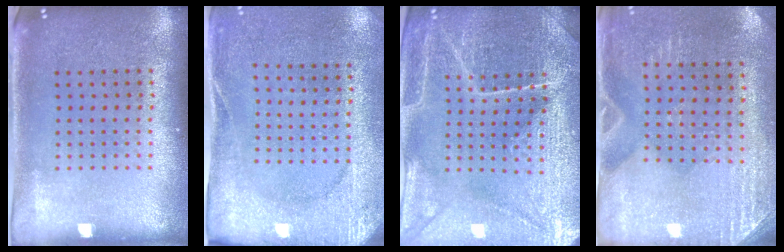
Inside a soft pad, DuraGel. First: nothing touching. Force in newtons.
{"total": 2.7, "press": 2.3, "slide": 1.3}
{"total": 4.3, "press": 4.2, "slide": 1.0}
{"total": 2.9, "press": 2.6, "slide": 1.2}